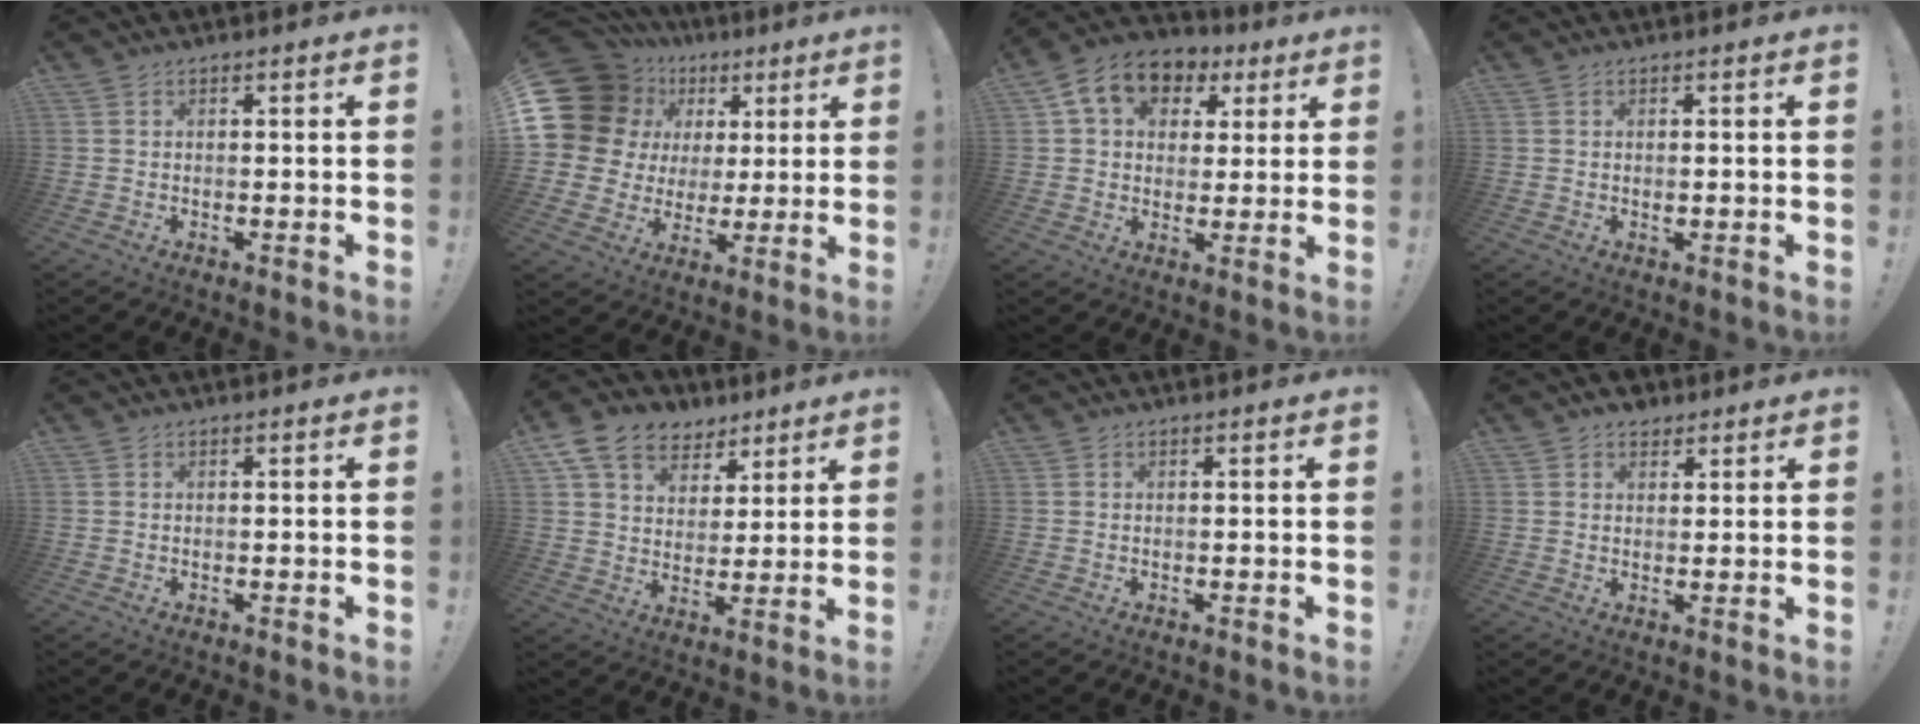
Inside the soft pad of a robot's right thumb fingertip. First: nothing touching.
{"total": 15.9, "force": [5.2, 13.5, 6.7], "torque": [-0.116, -0.030, 0.123]}
{"total": 12.8, "force": [5.5, 9.5, 6.6], "torque": [-0.102, -0.015, 0.106]}
{"total": 0.6, "force": [0.0, 0.4, 0.4], "torque": [-0.004, -0.001, 0.000]}
{"total": 0.0}
{"total": 13.1, "force": [7.8, 9.4, 4.9], "torque": [-0.079, -0.040, 0.154]}
{"total": 0.0}
{"total": 3.8, "force": [2.6, 2.7, 0.7], "torque": [0.003, -0.015, 0.045]}